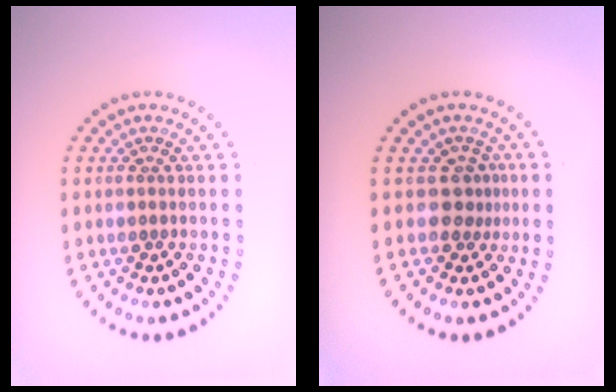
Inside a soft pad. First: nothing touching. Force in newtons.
{"total": 1.9, "press": 1.3, "slide": 1.3}